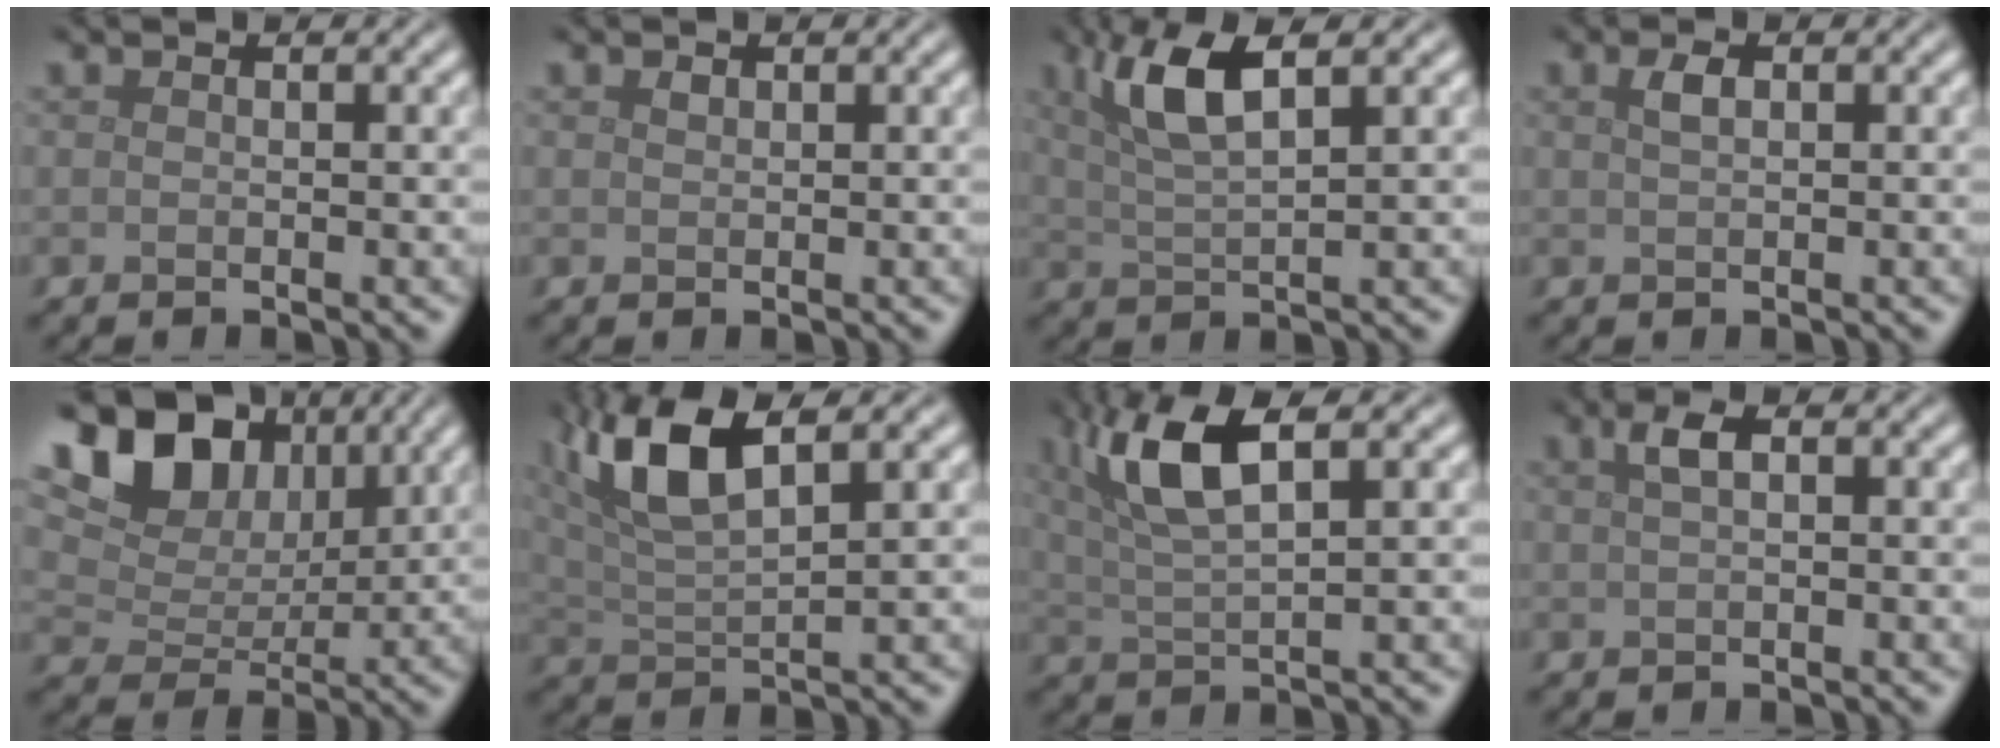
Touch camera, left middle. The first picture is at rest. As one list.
[{"total": 0.6, "force": [0.4, 0.3, 0.3], "torque": [-0.007, 0.000, 0.008]}, {"total": 5.2, "force": [2.2, 1.4, 4.5], "torque": [-0.089, 0.006, 0.043]}, {"total": 1.4, "force": [0.6, 0.6, 1.1], "torque": [-0.024, 0.003, 0.011]}, {"total": 11.1, "force": [5.6, 7.2, 6.3], "torque": [-0.115, 0.028, 0.078]}, {"total": 7.3, "force": [3.6, 2.3, 6.0], "torque": [-0.117, 0.017, 0.067]}, {"total": 6.5, "force": [2.8, 1.9, 5.6], "torque": [-0.110, 0.010, 0.053]}, {"total": 1.9, "force": [0.7, 0.7, 1.6], "torque": [-0.031, 0.010, 0.011]}]